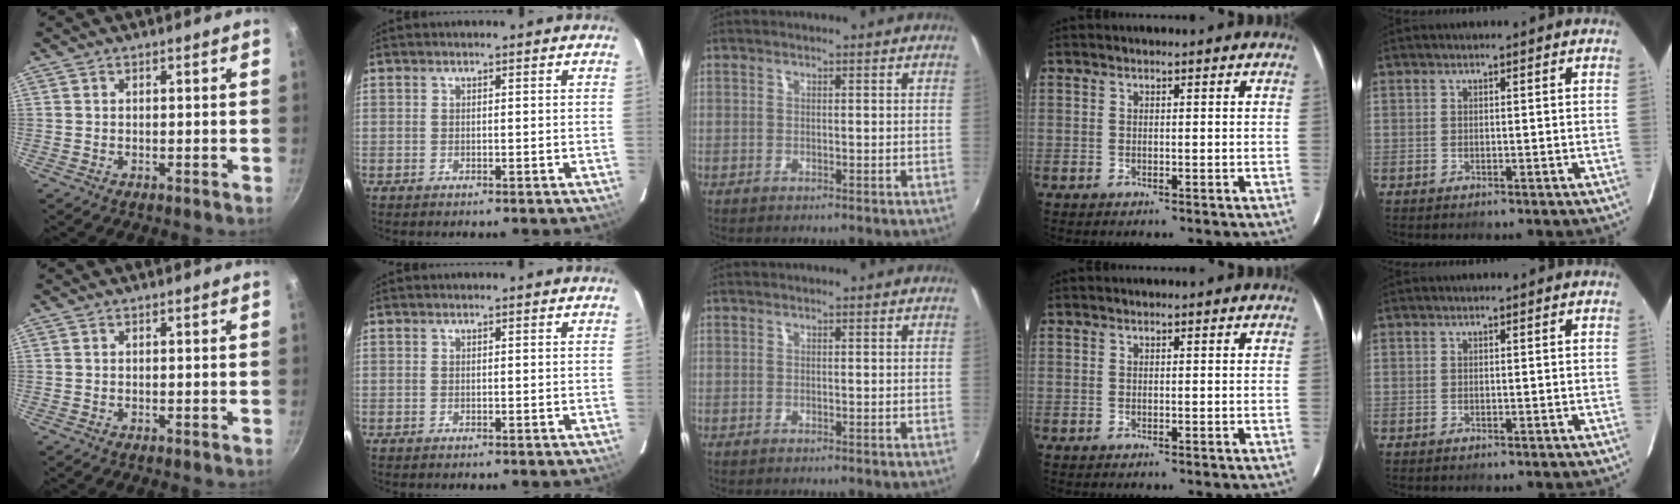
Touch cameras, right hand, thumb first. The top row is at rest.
{}